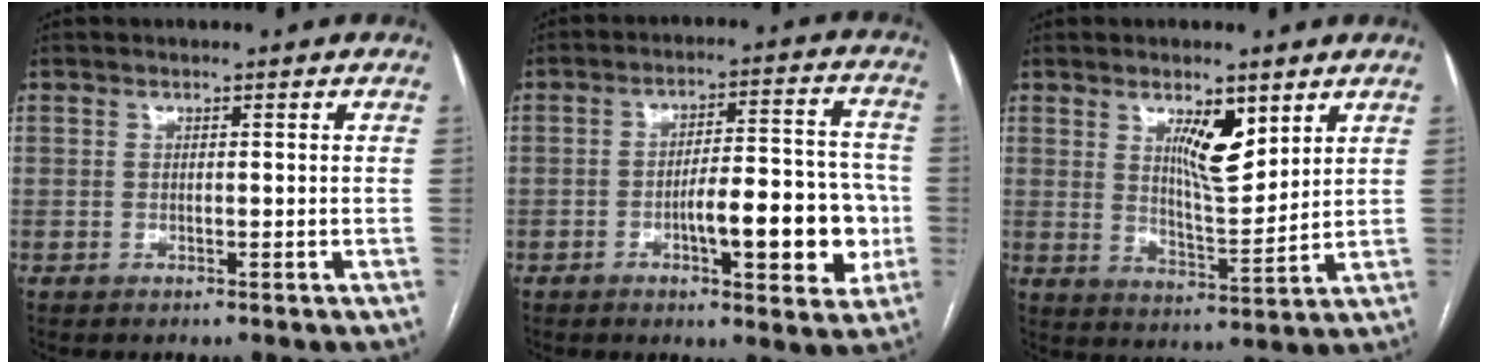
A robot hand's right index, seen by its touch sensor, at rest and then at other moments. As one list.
[{"total": 12.7, "force": [-3.4, 3.7, 11.6], "torque": [-0.159, 0.022, -0.044]}, {"total": 7.7, "force": [3.9, 2.1, 6.3], "torque": [-0.110, -0.007, 0.071]}]